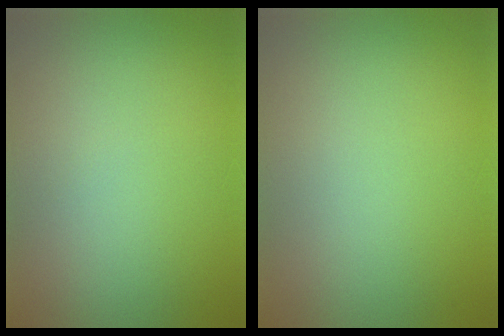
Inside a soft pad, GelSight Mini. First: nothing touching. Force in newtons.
{"total": 0.0}